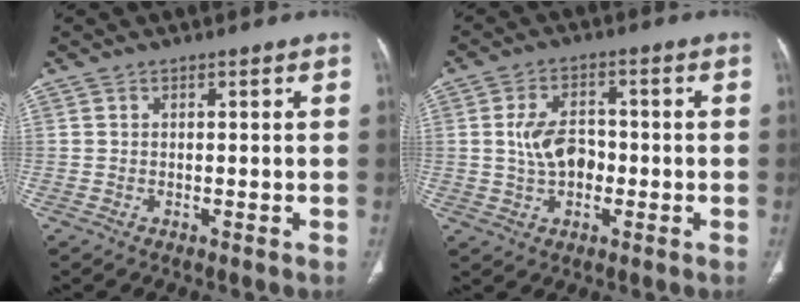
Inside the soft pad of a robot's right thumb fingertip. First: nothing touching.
{"total": 7.4, "force": [-0.5, 4.9, 5.5], "torque": [-0.091, 0.016, -0.009]}